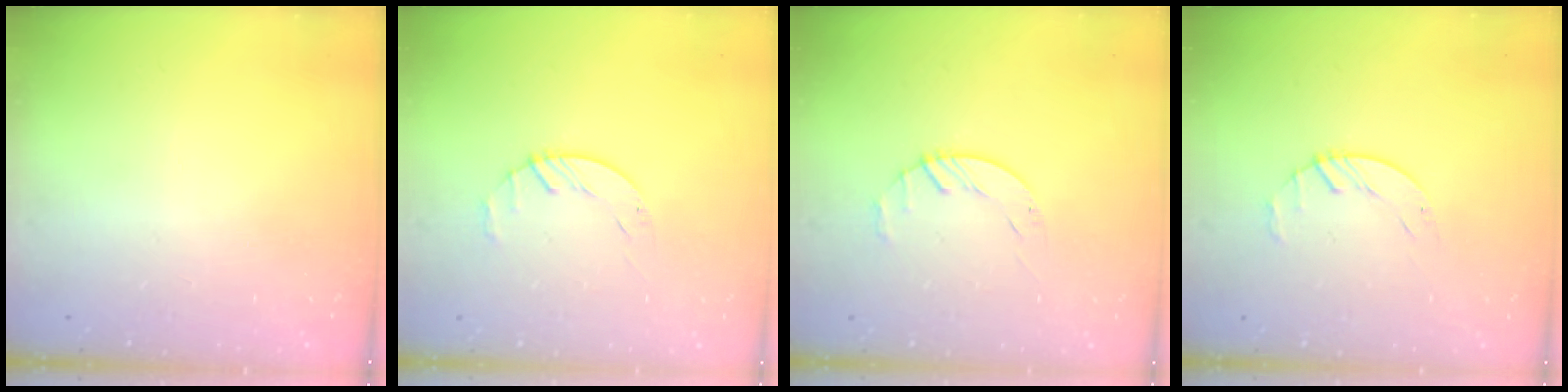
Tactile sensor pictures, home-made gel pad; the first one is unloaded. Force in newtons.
{"total": 1.8, "press": 1.7, "slide": 0.3}
{"total": 1.8, "press": 1.7, "slide": 0.3}
{"total": 1.6, "press": 1.6, "slide": 0.3}